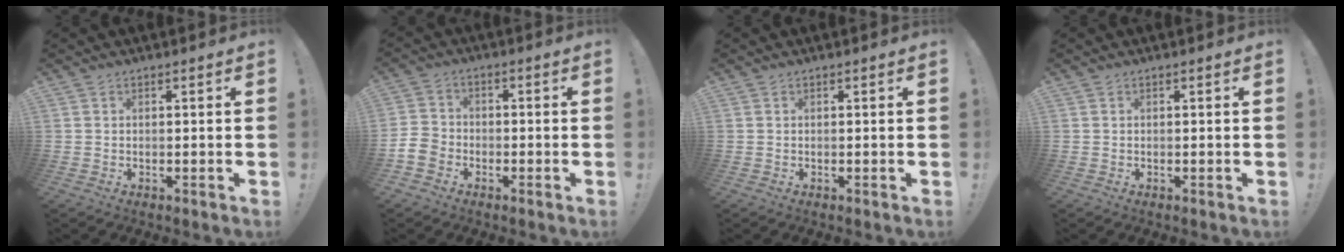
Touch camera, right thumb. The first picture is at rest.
{"total": 6.6, "force": [-3.7, 5.0, 2.4], "torque": [-0.058, 0.027, -0.068]}
{"total": 0.0}
{"total": 0.0}